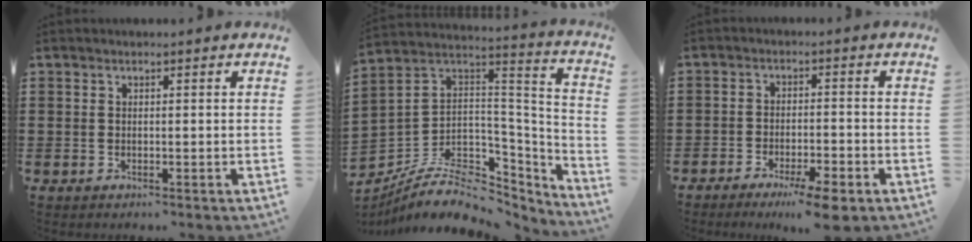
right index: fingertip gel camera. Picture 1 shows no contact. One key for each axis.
{"total": 9.2, "fx": -6.1, "fy": 4.9, "fz": 5.0, "tx": -0.102, "ty": 0.007, "tz": -0.110}
{"total": 4.6, "fx": -4.0, "fy": 0.3, "fz": 2.3, "tx": -0.043, "ty": -0.003, "tz": -0.076}